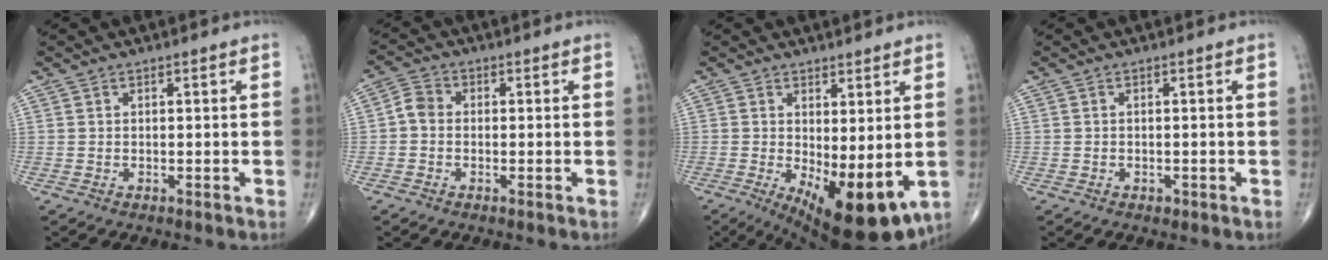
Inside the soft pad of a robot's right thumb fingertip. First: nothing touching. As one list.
[{"total": 3.0, "force": [-0.5, 2.5, 1.7], "torque": [-0.022, 0.011, -0.018]}, {"total": 13.7, "force": [-2.4, 5.3, 12.4], "torque": [-0.173, -0.026, -0.016]}, {"total": 0.6, "force": [-0.3, 0.4, 0.3], "torque": [0.001, 0.001, -0.005]}]